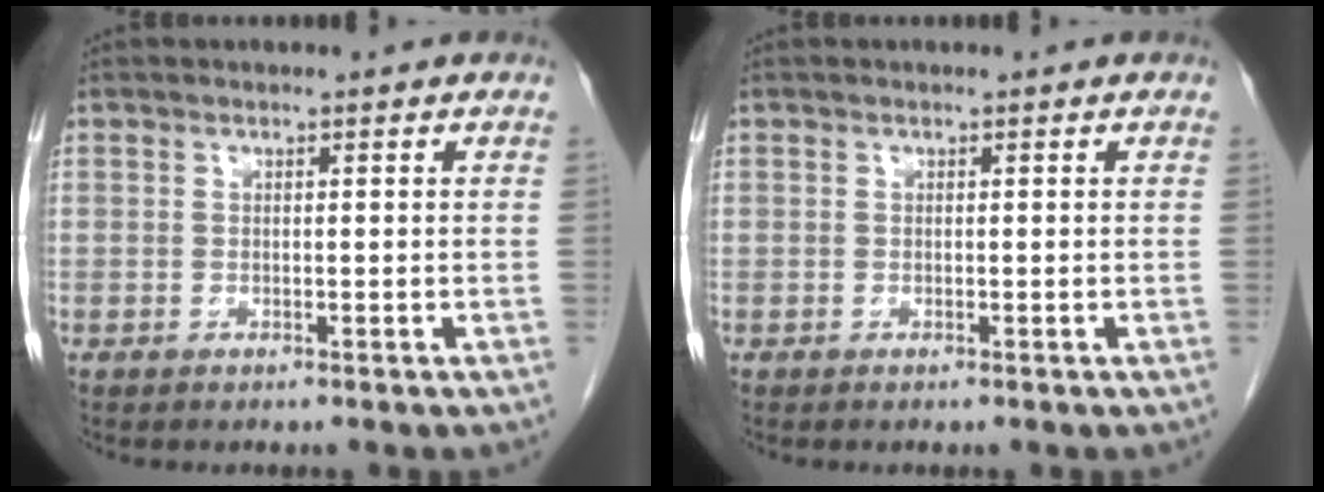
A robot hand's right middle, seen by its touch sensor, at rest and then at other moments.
{"total": 0.0}